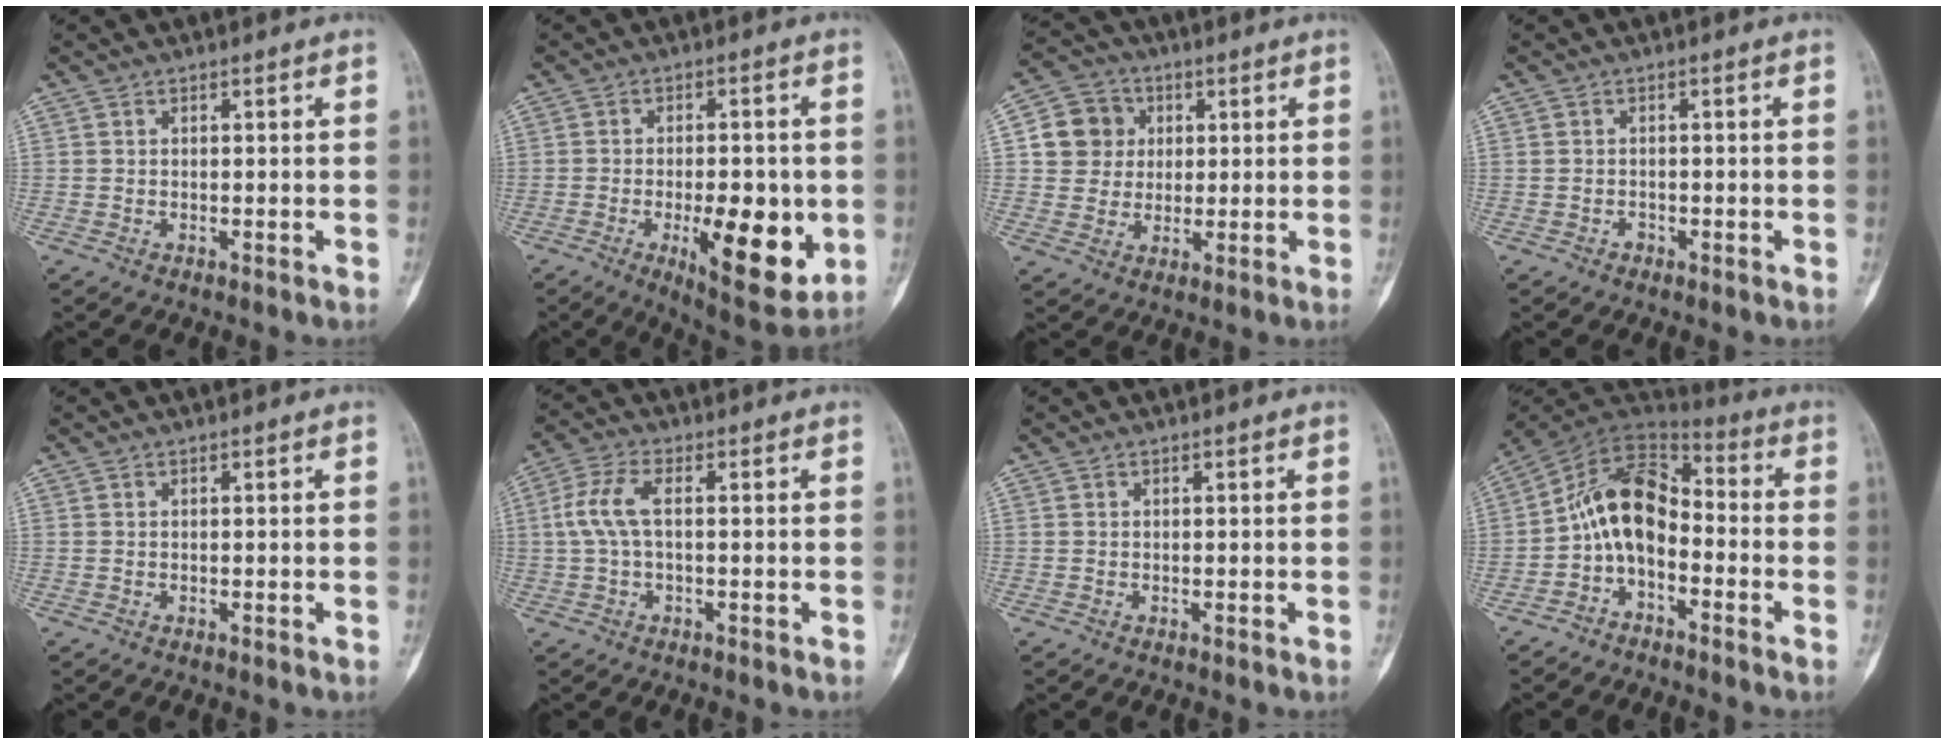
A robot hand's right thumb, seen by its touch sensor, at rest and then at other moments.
{"total": 14.6, "force": [-3.5, 5.7, 13.0], "torque": [-0.166, -0.012, -0.039]}
{"total": 8.6, "force": [1.9, 8.0, 2.6], "torque": [-0.015, 0.002, 0.027]}
{"total": 1.0, "force": [-0.5, 0.8, 0.2], "torque": [-0.001, 0.005, -0.011]}
{"total": 0.0}
{"total": 6.2, "force": [0.4, 2.6, 5.6], "torque": [-0.141, 0.017, 0.004]}
{"total": 0.0}
{"total": 12.0, "force": [-3.0, 7.7, 8.6], "torque": [-0.138, 0.074, -0.067]}